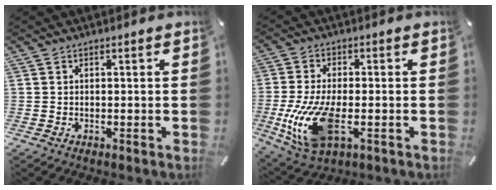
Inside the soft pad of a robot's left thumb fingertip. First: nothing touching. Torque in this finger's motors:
{"motor_torque": [0.59, 0.64, 0.45, 0.16, 0.26]}